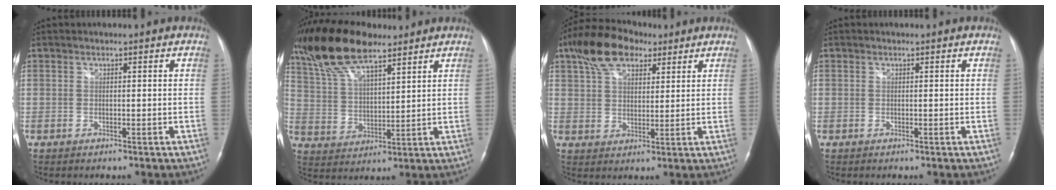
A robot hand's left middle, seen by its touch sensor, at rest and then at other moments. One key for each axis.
{"total": 13.9, "fx": 10.4, "fy": 3.9, "fz": 8.3, "tx": -0.173, "ty": 0.023, "tz": 0.201}
{"total": 10.5, "fx": 6.4, "fy": 5.3, "fz": 6.5, "tx": -0.135, "ty": 0.031, "tz": 0.116}
{"total": 0.0}